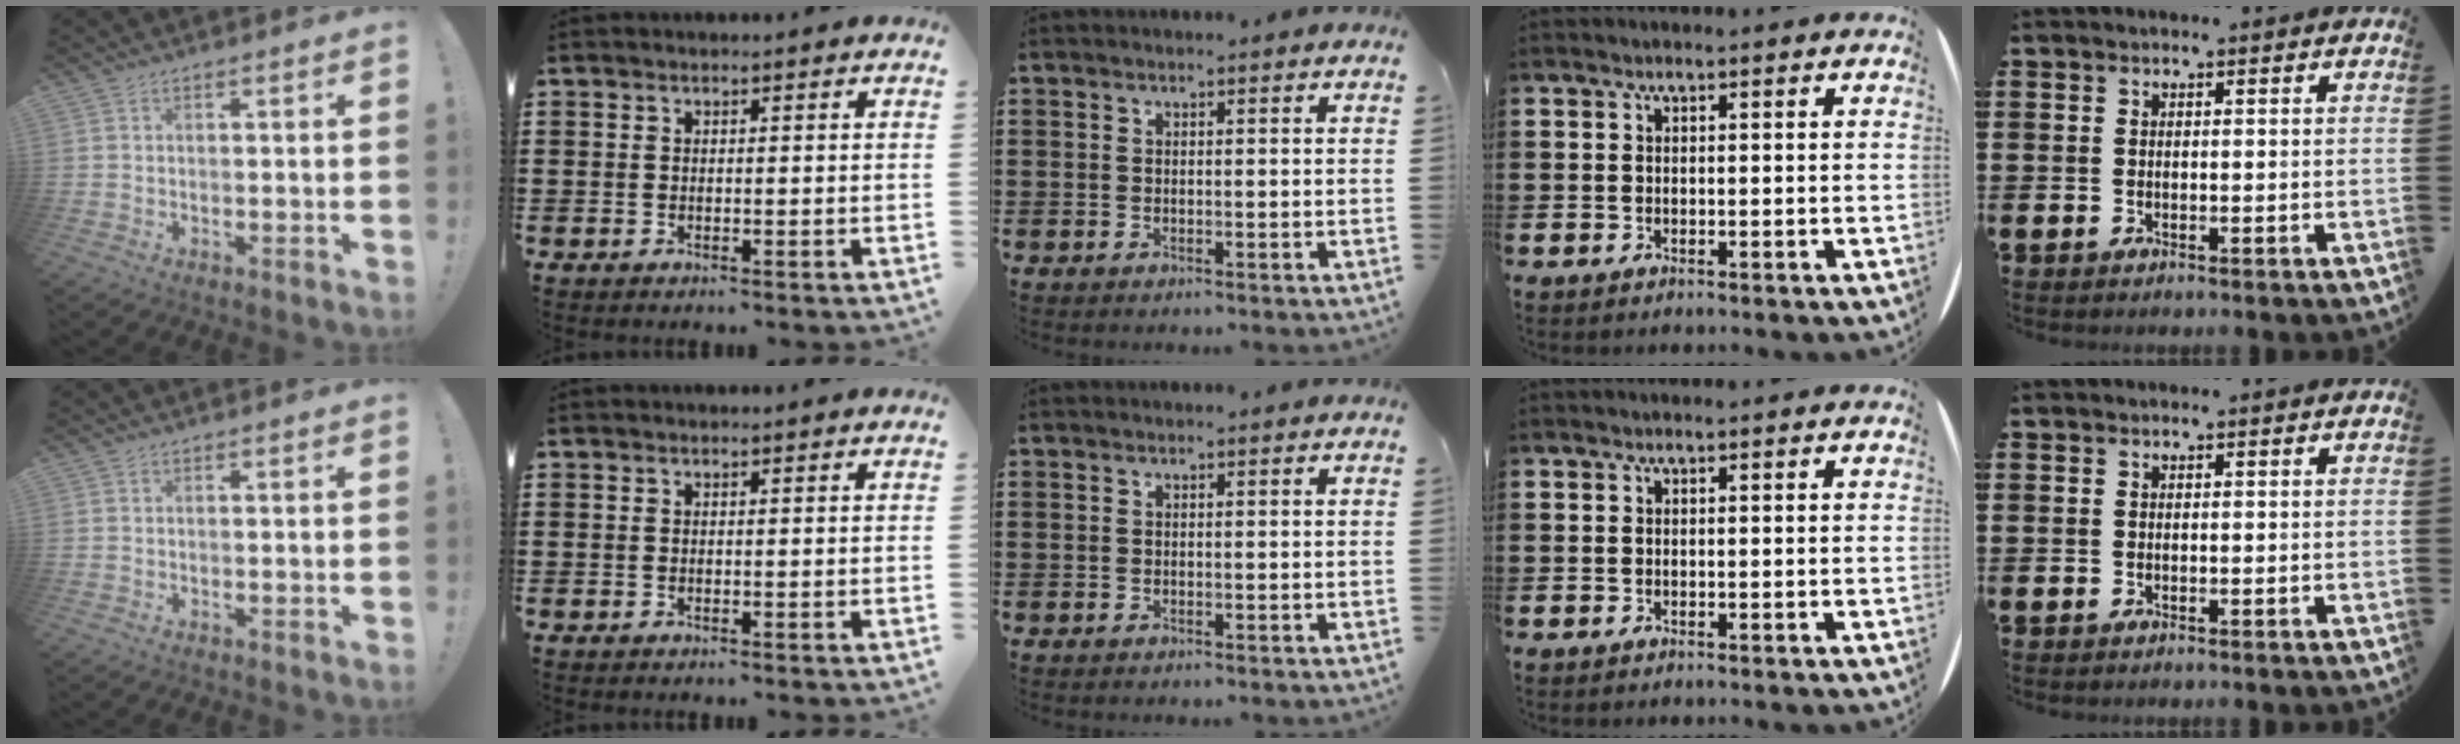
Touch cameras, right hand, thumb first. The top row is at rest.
{}